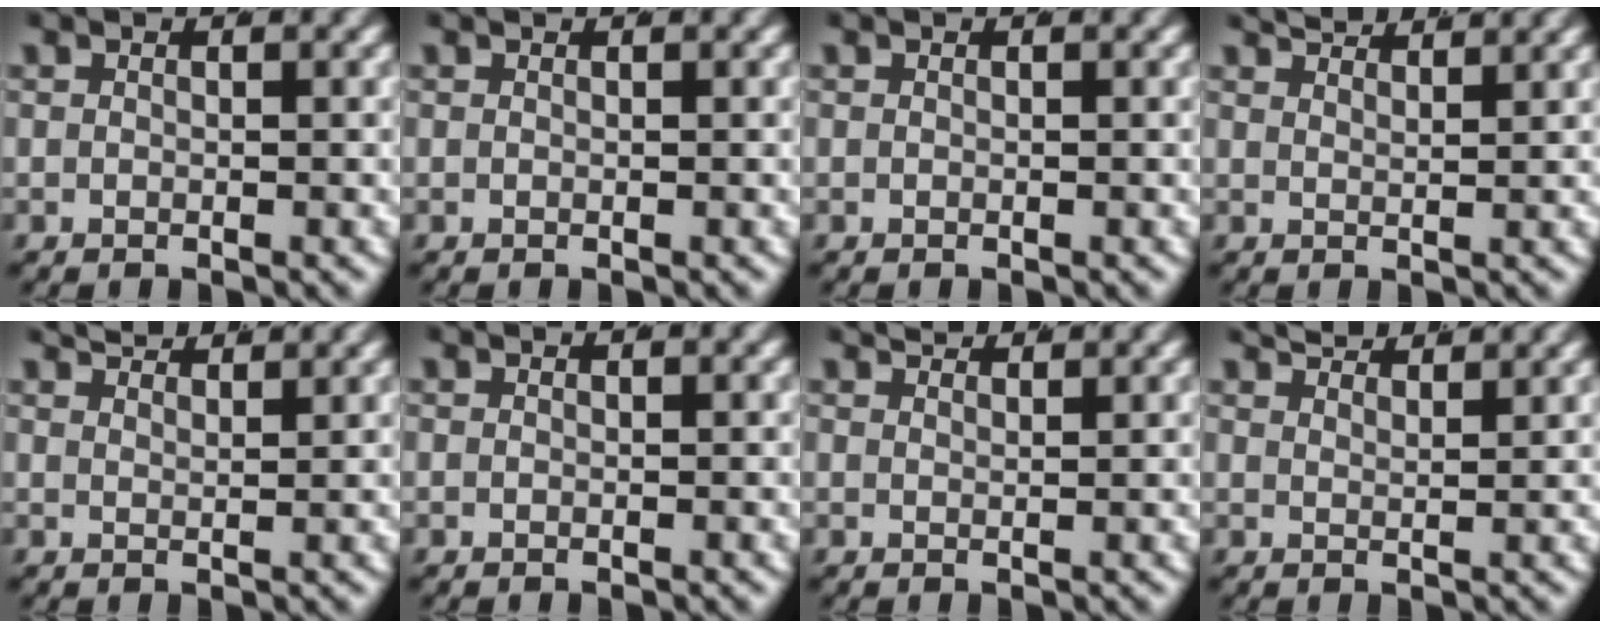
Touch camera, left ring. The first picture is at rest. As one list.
[{"total": 0.0}, {"total": 0.0}, {"total": 3.0, "force": [2.9, 0.0, 0.9], "torque": [-0.013, 0.002, 0.051]}, {"total": 3.1, "force": [3.0, 0.0, 0.9], "torque": [-0.013, 0.003, 0.051]}, {"total": 0.0}, {"total": 2.0, "force": [2.0, -0.3, 0.4], "torque": [-0.004, 0.001, 0.035]}, {"total": 3.5, "force": [3.3, 0.1, 1.1], "torque": [-0.016, 0.003, 0.057]}]